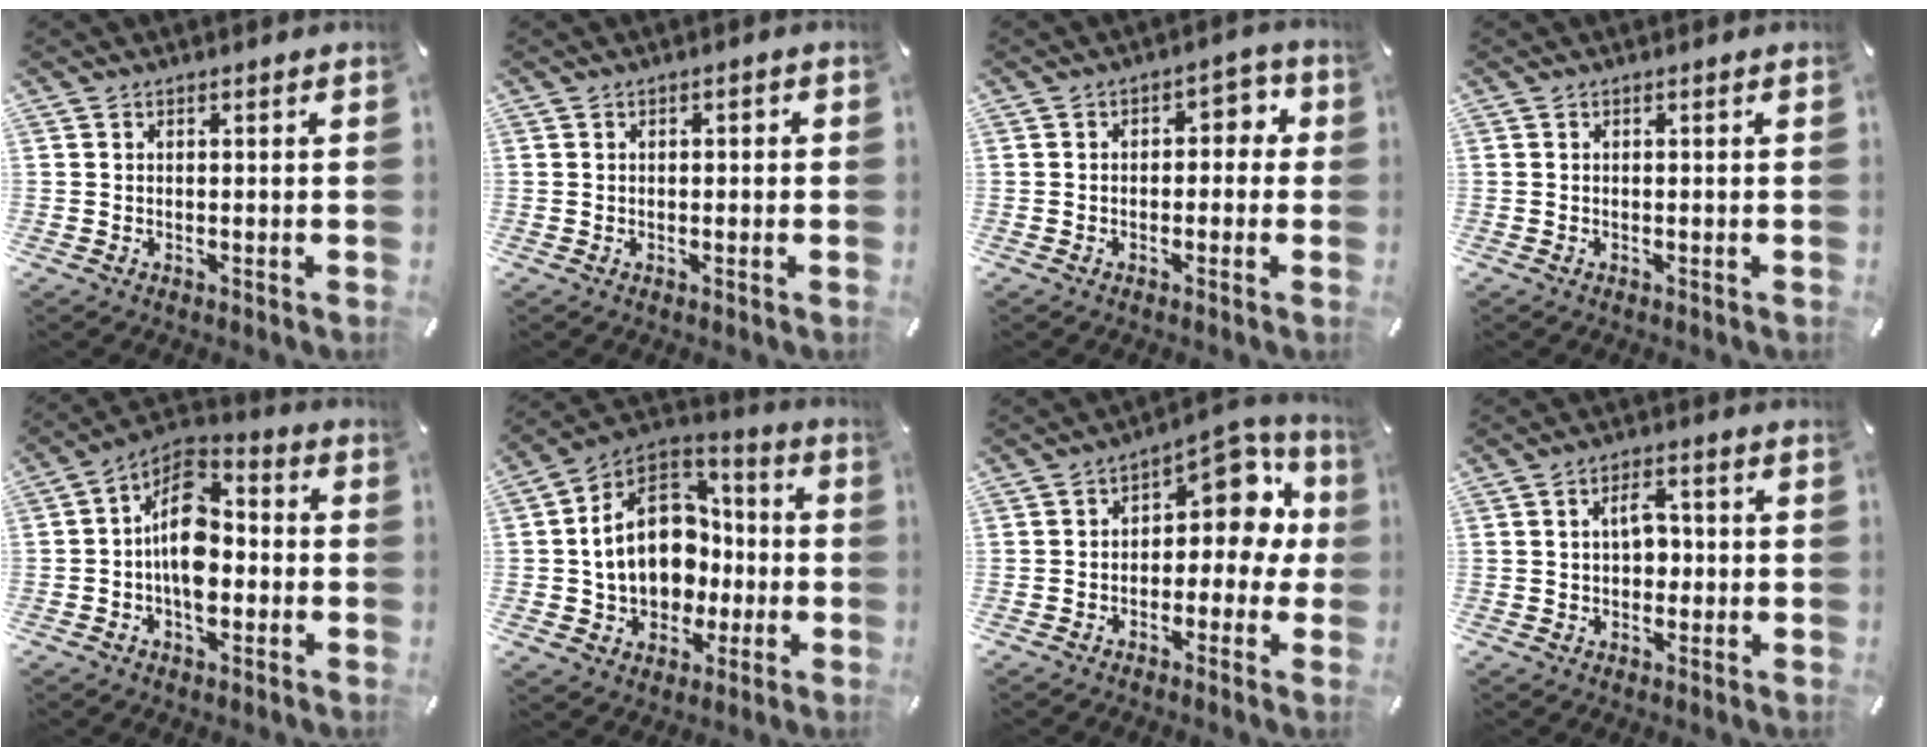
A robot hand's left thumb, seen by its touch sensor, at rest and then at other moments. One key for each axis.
{"total": 0.8, "fx": -0.2, "fy": 0.5, "fz": 0.6, "tx": -0.010, "ty": 0.004, "tz": -0.006}
{"total": 4.3, "fx": -0.3, "fy": 3.2, "fz": 2.9, "tx": -0.029, "ty": 0.006, "tz": -0.020}
{"total": 0.0}
{"total": 12.9, "fx": -1.8, "fy": 8.3, "fz": 9.7, "tx": -0.181, "ty": 0.003, "tz": -0.030}
{"total": 17.4, "fx": -0.4, "fy": 14.4, "fz": 9.8, "tx": -0.205, "ty": 0.003, "tz": -0.003}
{"total": 10.6, "fx": 3.6, "fy": 6.4, "fz": 7.6, "tx": -0.094, "ty": -0.030, "tz": 0.062}
{"total": 5.9, "fx": 0.3, "fy": 3.8, "fz": 4.4, "tx": -0.062, "ty": 0.002, "tz": -0.002}